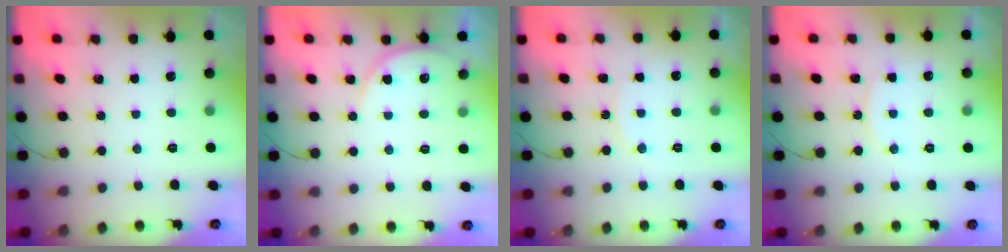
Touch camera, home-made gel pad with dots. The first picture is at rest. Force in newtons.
{"total": 5.6, "press": 5.6, "slide": 0.4}
{"total": 5.8, "press": 5.8, "slide": 0.6}
{"total": 6.4, "press": 6.4, "slide": 0.7}